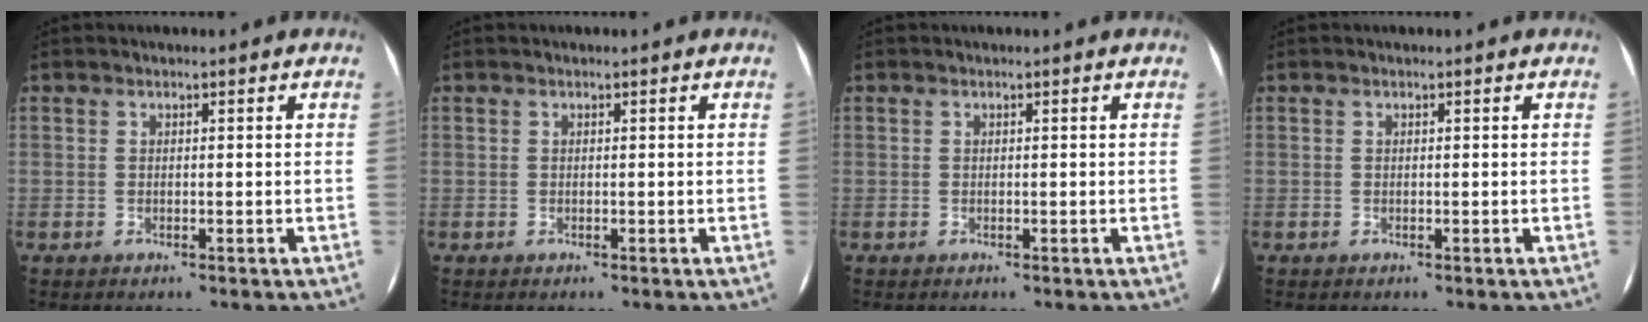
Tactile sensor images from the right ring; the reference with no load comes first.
{"total": 0.0}
{"total": 0.0}
{"total": 0.0}